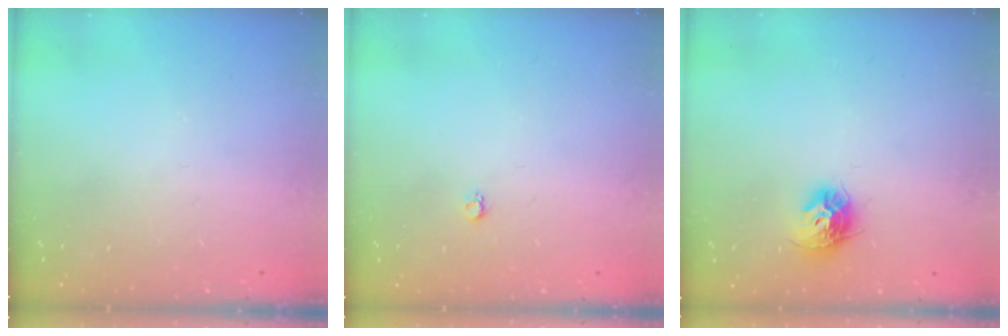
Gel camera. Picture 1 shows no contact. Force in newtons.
{"total": 2.6, "press": 2.6, "slide": 0.4}
{"total": 9.9, "press": 9.8, "slide": 0.5}